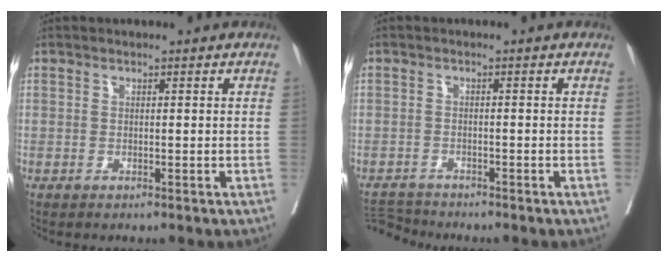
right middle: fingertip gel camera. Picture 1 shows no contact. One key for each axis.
{"total": 3.5, "fx": -3.5, "fy": -0.1, "fz": -0.5, "tx": 0.011, "ty": -0.012, "tz": -0.061}